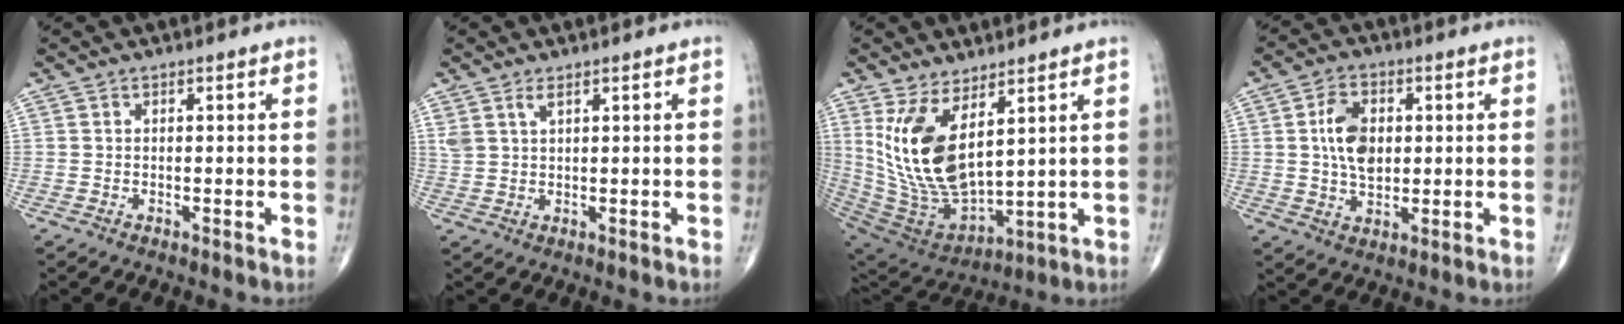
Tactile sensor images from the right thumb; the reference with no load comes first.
{"total": 2.4, "force": [1.6, 0.9, 1.6], "torque": [-0.038, -0.001, 0.039]}
{"total": 16.8, "force": [6.0, 7.7, 13.7], "torque": [-0.260, -0.043, 0.140]}
{"total": 8.5, "force": [1.1, 5.5, 6.3], "torque": [-0.099, 0.000, 0.020]}